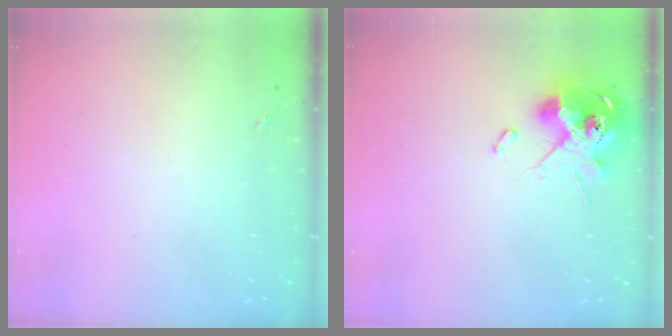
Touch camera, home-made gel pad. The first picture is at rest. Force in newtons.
{"total": 14.0, "press": 13.9, "slide": 1.5}